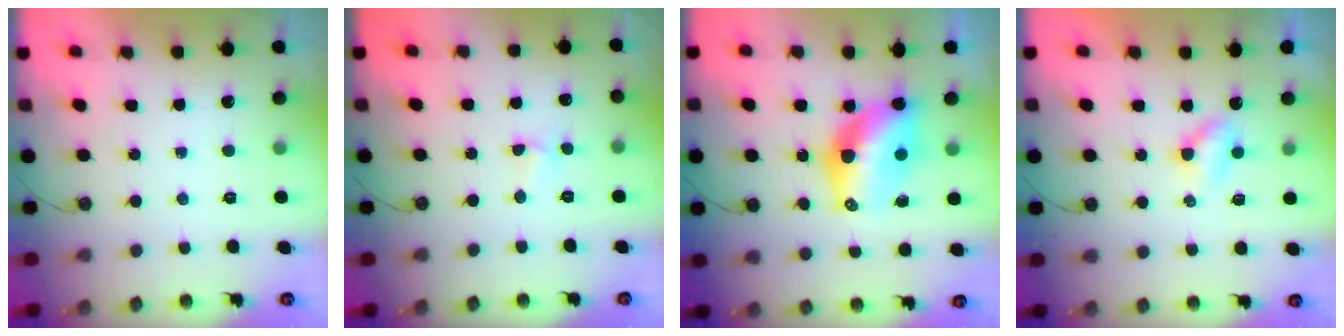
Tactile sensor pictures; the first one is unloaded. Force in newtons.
{"total": 2.4, "press": 2.4, "slide": 0.4}
{"total": 13.8, "press": 12.8, "slide": 5.1}
{"total": 3.1, "press": 3.1, "slide": 0.4}